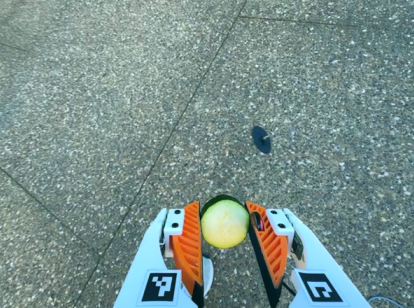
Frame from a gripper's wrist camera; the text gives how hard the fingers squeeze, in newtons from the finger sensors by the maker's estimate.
{"total": 8.5, "left": 8.2, "right": 8.9}